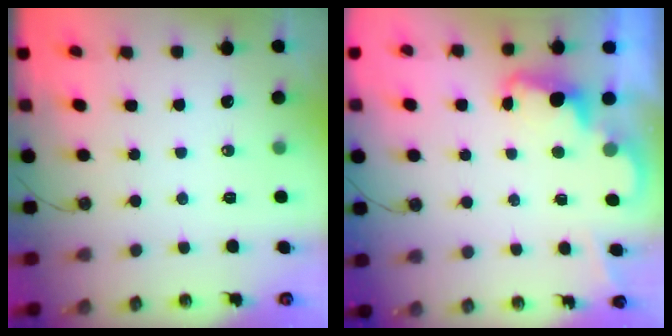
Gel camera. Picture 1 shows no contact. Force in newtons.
{"total": 2.3, "press": 2.3, "slide": 0.5}